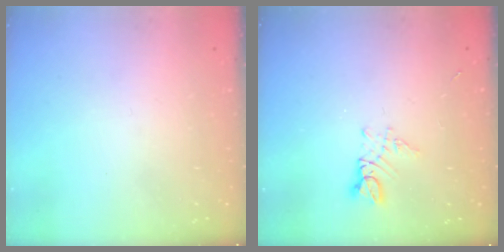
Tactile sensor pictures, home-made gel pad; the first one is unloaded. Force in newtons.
{"total": 3.0, "press": 3.0, "slide": 0.4}